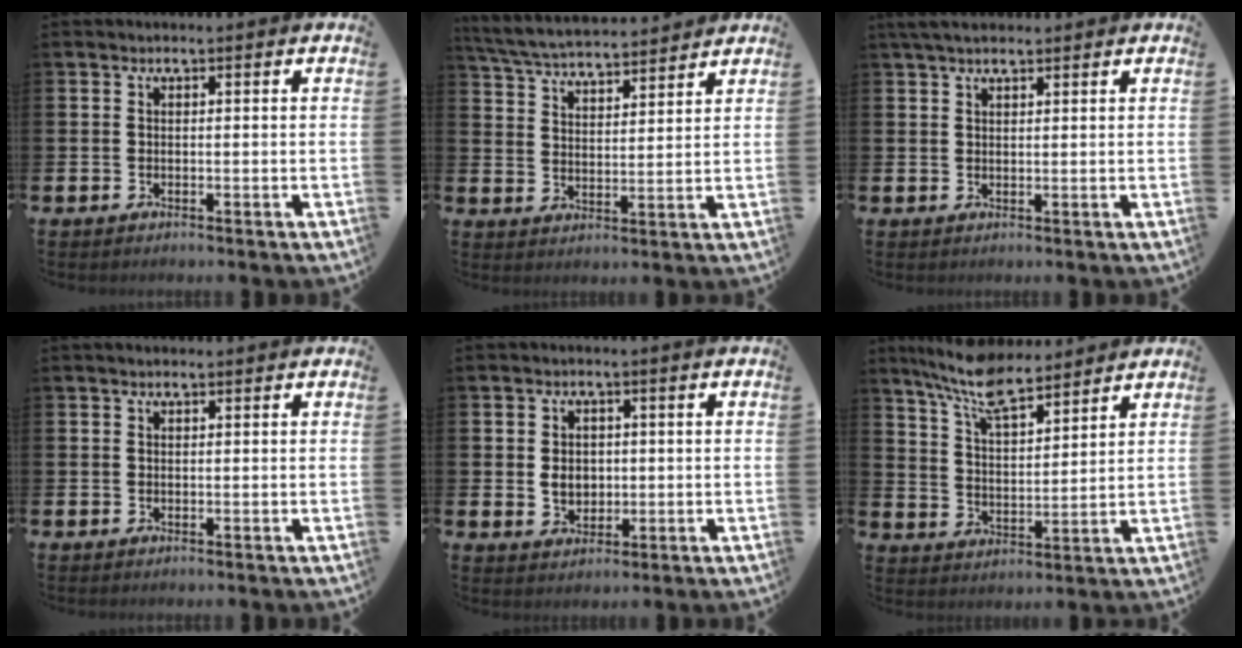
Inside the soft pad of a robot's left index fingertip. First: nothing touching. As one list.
[{"total": 5.7, "force": [5.6, 0.5, 0.9], "torque": [-0.039, -0.036, 0.098]}, {"total": 3.4, "force": [2.8, 1.2, 1.5], "torque": [-0.024, -0.006, 0.049]}, {"total": 0.9, "force": [0.7, 0.2, 0.4], "torque": [-0.003, 0.002, 0.012]}, {"total": 3.2, "force": [0.3, 2.7, 1.7], "torque": [-0.021, 0.003, -0.002]}, {"total": 8.7, "force": [7.7, 2.0, 3.5], "torque": [-0.088, -0.034, 0.139]}]